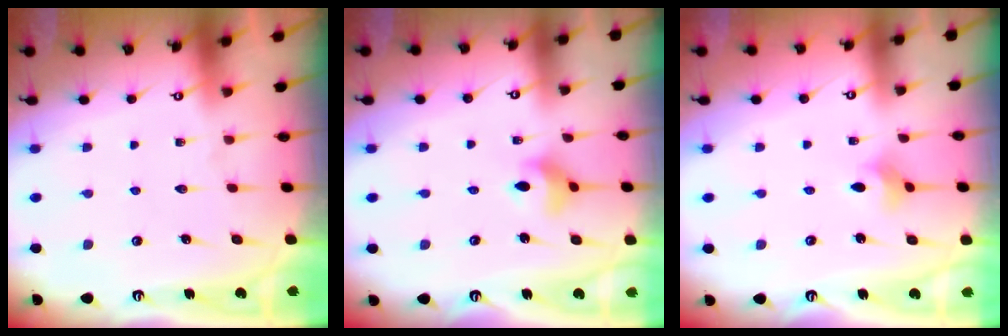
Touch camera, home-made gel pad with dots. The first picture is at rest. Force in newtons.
{"total": 6.4, "press": 6.1, "slide": 1.8}
{"total": 2.3, "press": 2.3, "slide": 0.5}